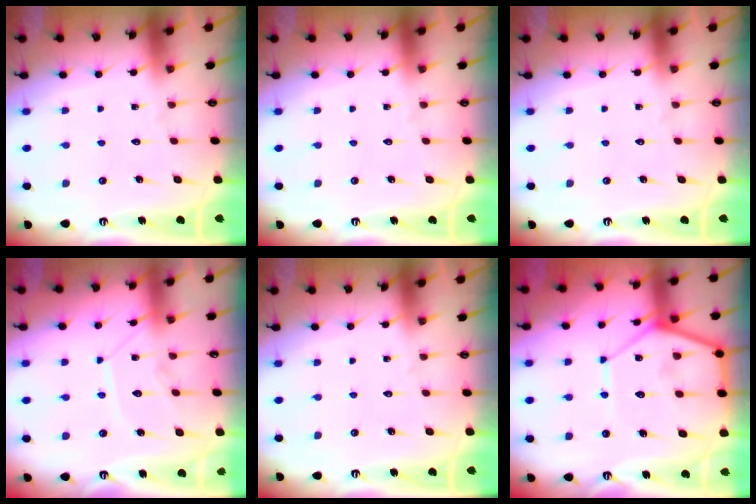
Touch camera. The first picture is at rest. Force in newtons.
{"total": 0.0}
{"total": 0.0}
{"total": 10.4, "press": 10.4, "slide": 0.8}
{"total": 0.0}
{"total": 13.0, "press": 13.0, "slide": 1.2}